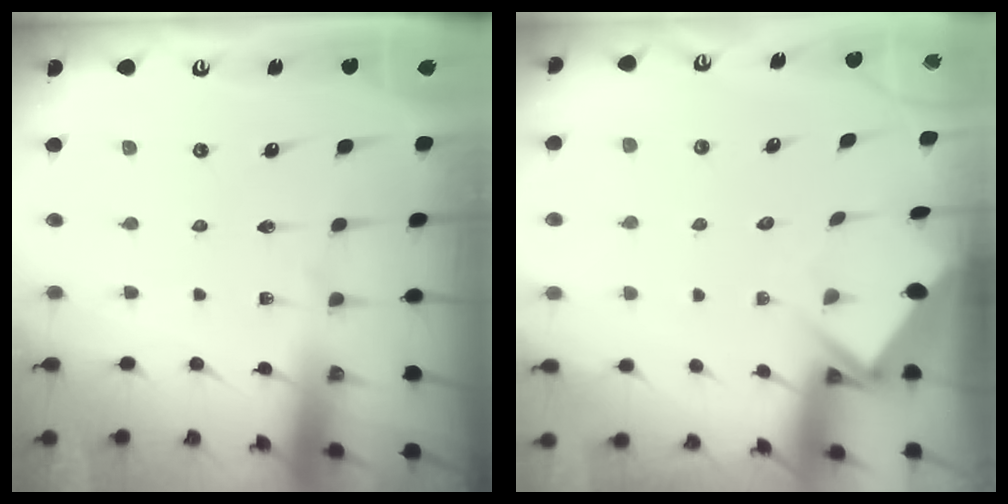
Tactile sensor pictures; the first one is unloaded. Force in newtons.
{"total": 4.5, "press": 4.5, "slide": 0.4}